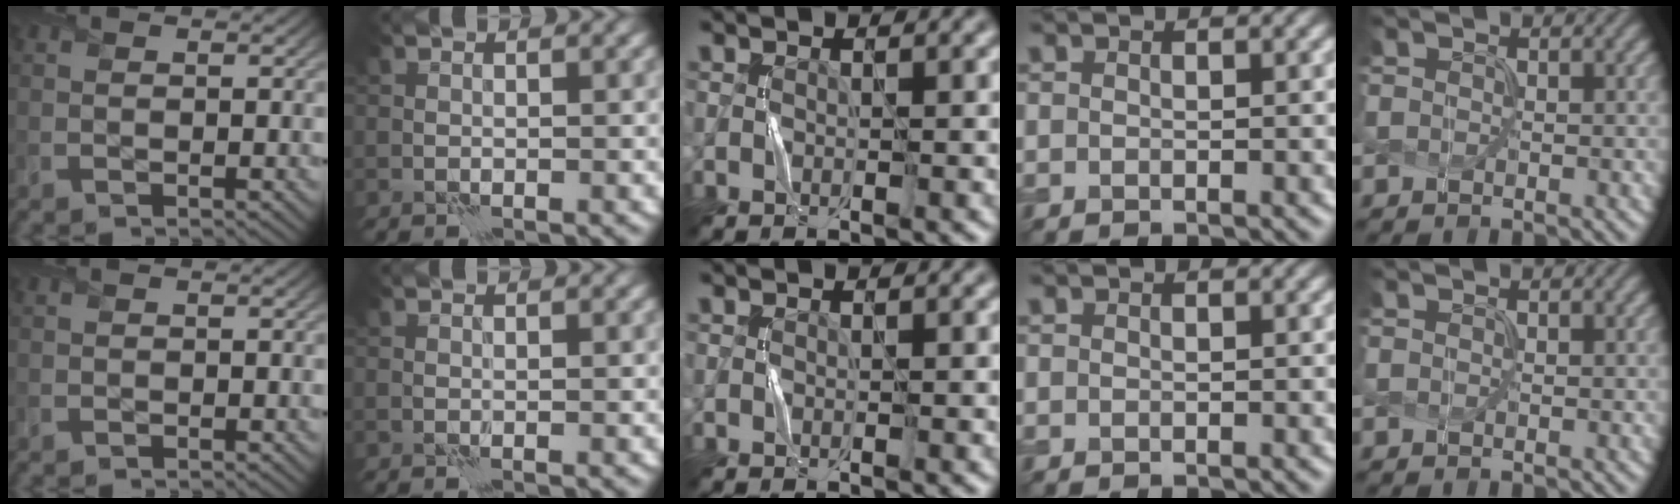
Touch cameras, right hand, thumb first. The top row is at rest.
{"little": {"total": 0.7, "force": [-0.3, -0.3, -0.6], "torque": [0.005, -0.001, 0.002]}}